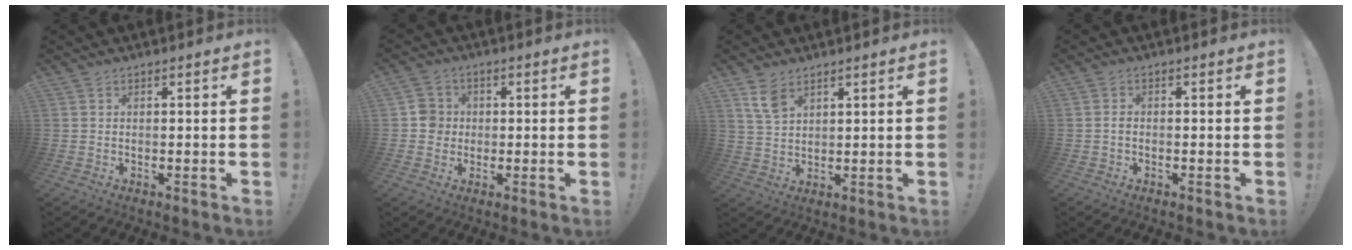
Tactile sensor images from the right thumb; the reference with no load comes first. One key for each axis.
{"total": 5.6, "fx": -0.4, "fy": 5.4, "fz": 1.4, "tx": -0.013, "ty": 0.011, "tz": -0.004}
{"total": 6.2, "fx": 3.9, "fy": 3.4, "fz": 3.5, "tx": -0.056, "ty": -0.016, "tz": 0.073}
{"total": 1.0, "fx": -0.5, "fy": 0.5, "fz": 0.7, "tx": -0.013, "ty": 0.005, "tz": -0.009}